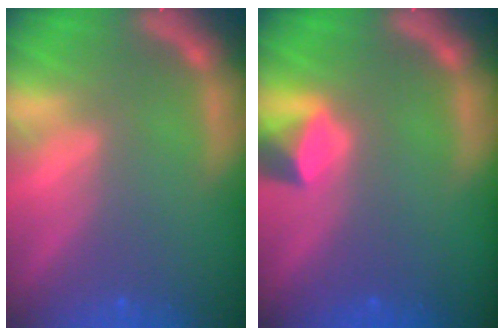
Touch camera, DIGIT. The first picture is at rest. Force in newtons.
{"total": 2.4}